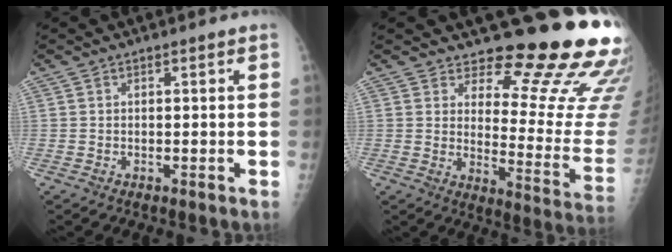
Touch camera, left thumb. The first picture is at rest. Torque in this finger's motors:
{"motor_torque": [0.36, 0.70, 0.80, -1.62, 0.06]}